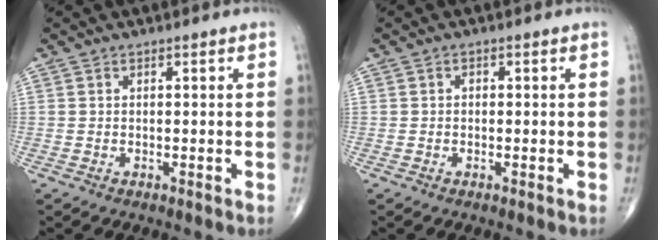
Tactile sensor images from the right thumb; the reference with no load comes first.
{"total": 0.6, "force": [-0.1, 0.5, 0.3], "torque": [-0.001, 0.002, -0.004]}